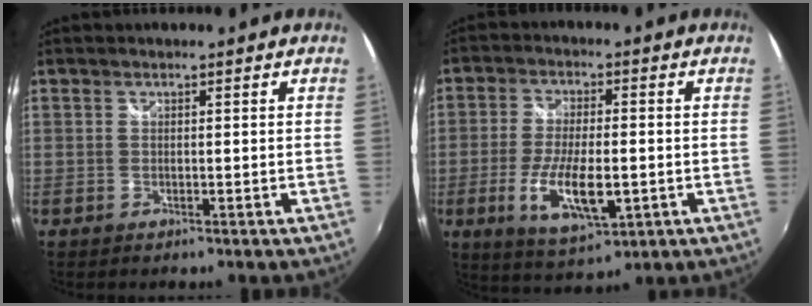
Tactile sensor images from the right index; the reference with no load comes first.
{"total": 11.6, "force": [-3.1, 4.1, 10.4], "torque": [-0.205, -0.020, -0.051]}